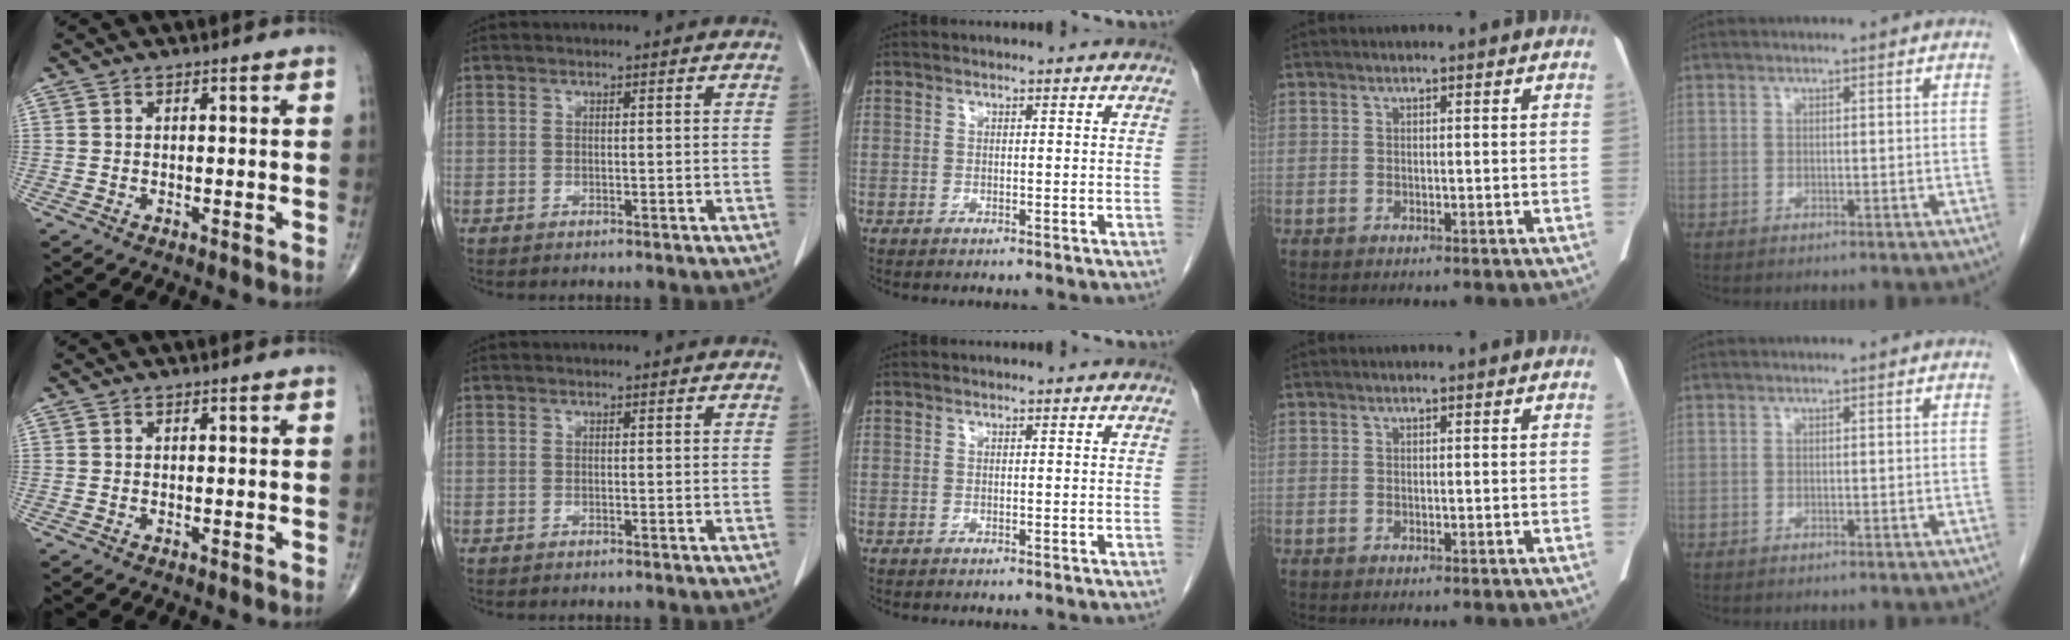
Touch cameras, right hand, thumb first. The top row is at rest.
{}